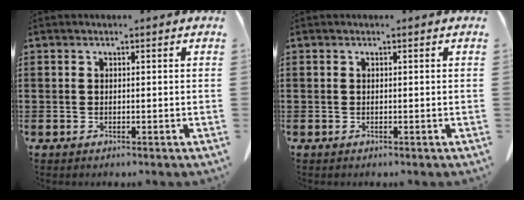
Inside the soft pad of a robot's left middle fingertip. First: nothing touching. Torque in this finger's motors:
{"motor_torque": [0.01, 0.00, -0.01, 0.01]}